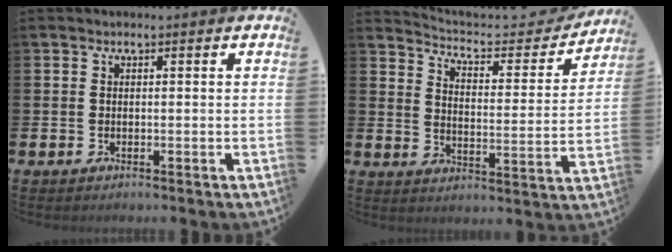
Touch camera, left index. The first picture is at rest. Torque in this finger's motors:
{"motor_torque": [0.37, -1.76, 0.03, -0.03]}